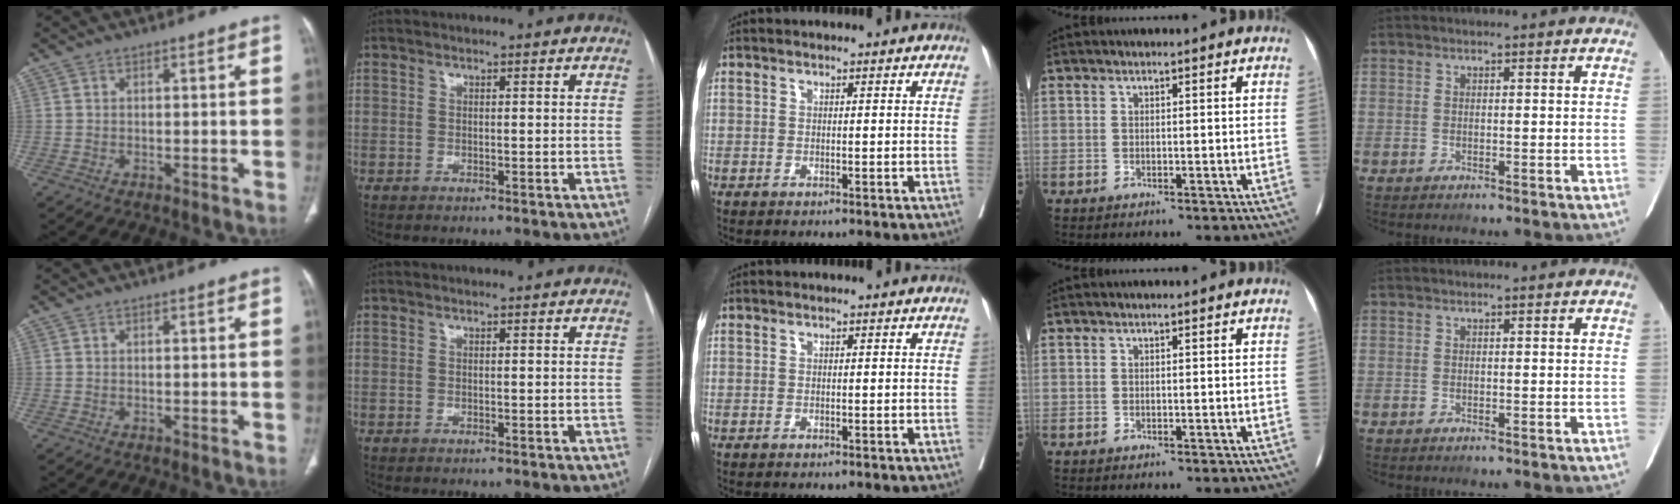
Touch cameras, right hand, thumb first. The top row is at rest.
{}